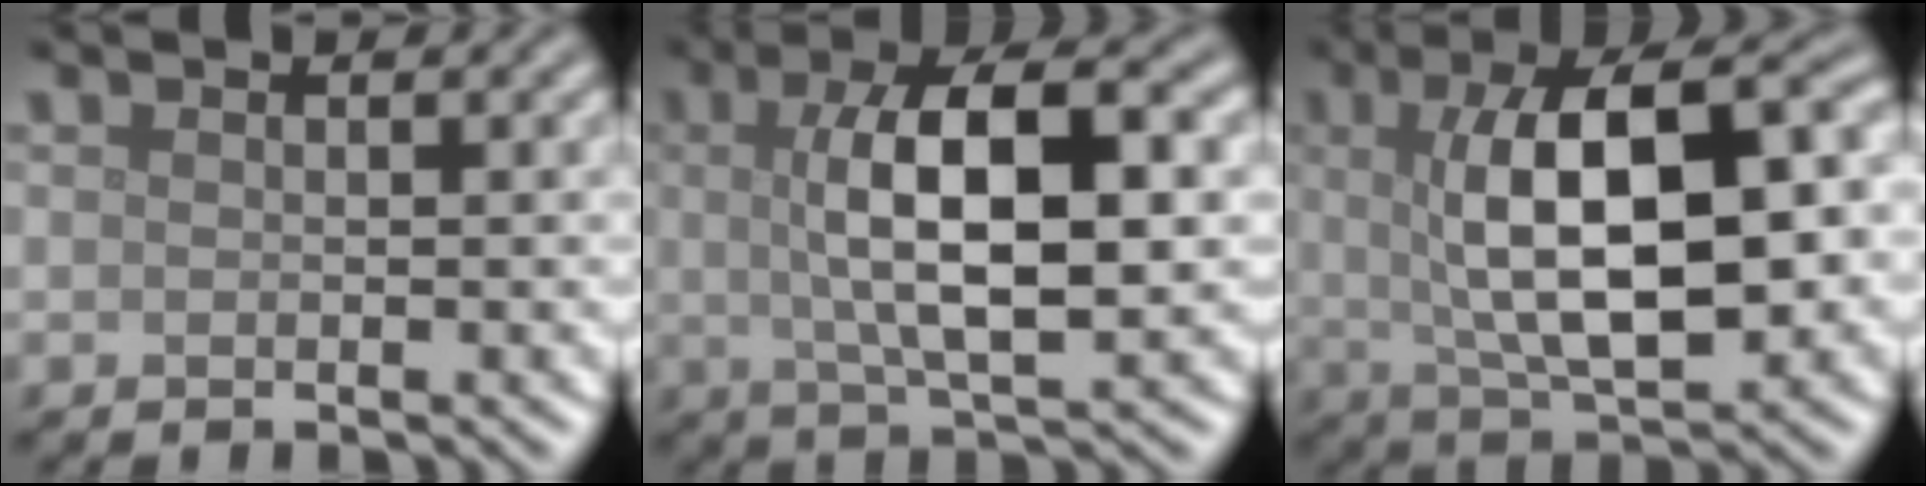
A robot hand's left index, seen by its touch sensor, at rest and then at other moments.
{"total": 9.5, "force": [1.1, 3.1, 8.9], "torque": [-0.138, 0.011, 0.015]}
{"total": 11.7, "force": [1.2, 4.4, 10.8], "torque": [-0.163, 0.012, 0.018]}